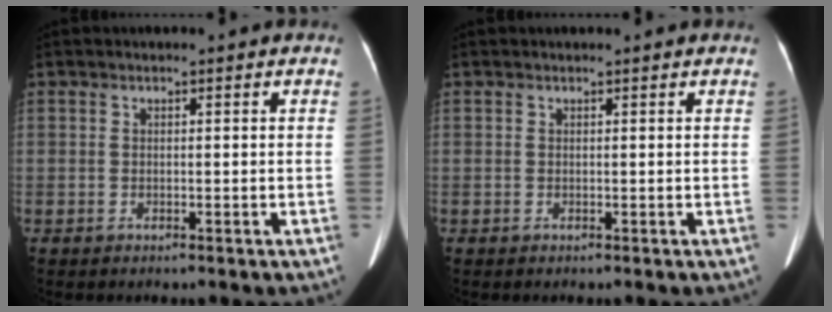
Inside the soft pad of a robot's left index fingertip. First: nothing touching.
{"total": 1.3, "force": [1.3, -0.1, 0.4], "torque": [-0.010, 0.012, 0.017]}